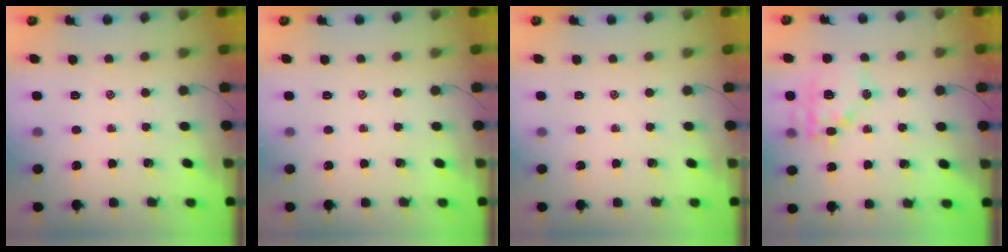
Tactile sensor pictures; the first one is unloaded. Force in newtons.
{"total": 0.0}
{"total": 0.0}
{"total": 14.0, "press": 13.9, "slide": 1.9}